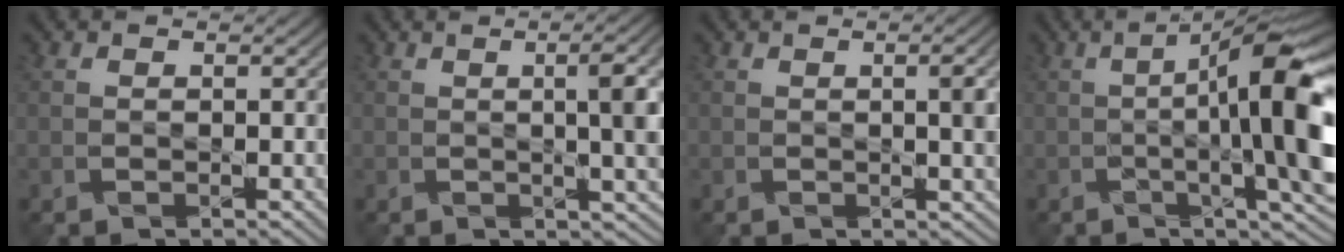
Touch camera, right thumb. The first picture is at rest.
{"total": 7.7, "force": [0.5, 2.4, 7.3], "torque": [-0.069, 0.019, 0.005]}
{"total": 4.4, "force": [0.2, 1.3, 4.2], "torque": [-0.047, 0.004, 0.007]}
{"total": 13.0, "force": [-0.8, 3.1, 12.6], "torque": [-0.174, -0.002, -0.003]}